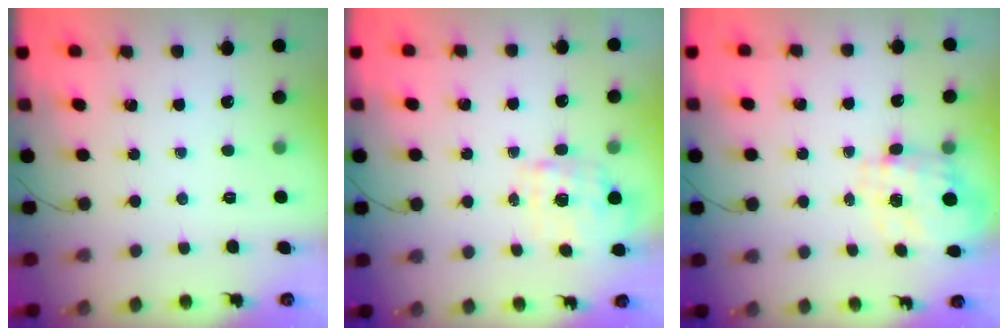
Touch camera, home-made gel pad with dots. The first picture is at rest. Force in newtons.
{"total": 1.9, "press": 1.8, "slide": 0.6}
{"total": 3.4, "press": 3.3, "slide": 1.0}